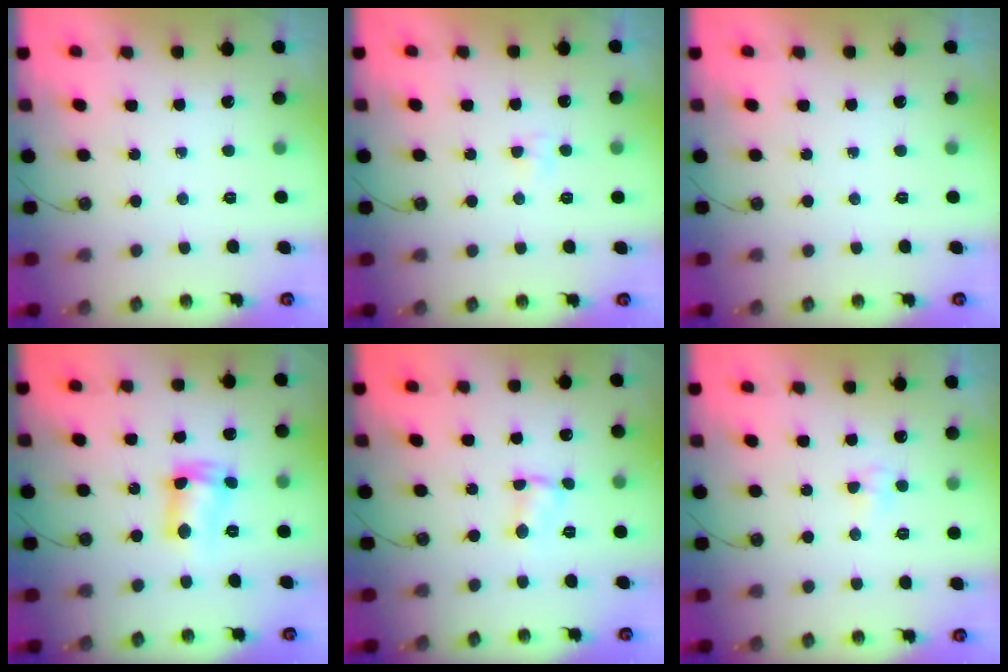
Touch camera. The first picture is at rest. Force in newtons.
{"total": 3.1, "press": 2.7, "slide": 1.4}
{"total": 0.0}
{"total": 8.2, "press": 8.2, "slide": 0.9}
{"total": 2.2, "press": 2.1, "slide": 0.3}
{"total": 3.4, "press": 3.3, "slide": 0.6}